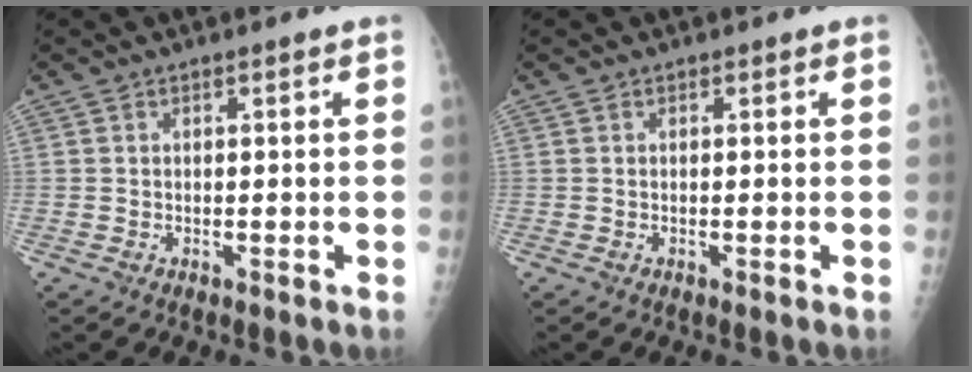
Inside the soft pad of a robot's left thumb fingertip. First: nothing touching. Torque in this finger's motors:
{"motor_torque": [0.03, 0.03, 0.00, 0.00, 0.00]}